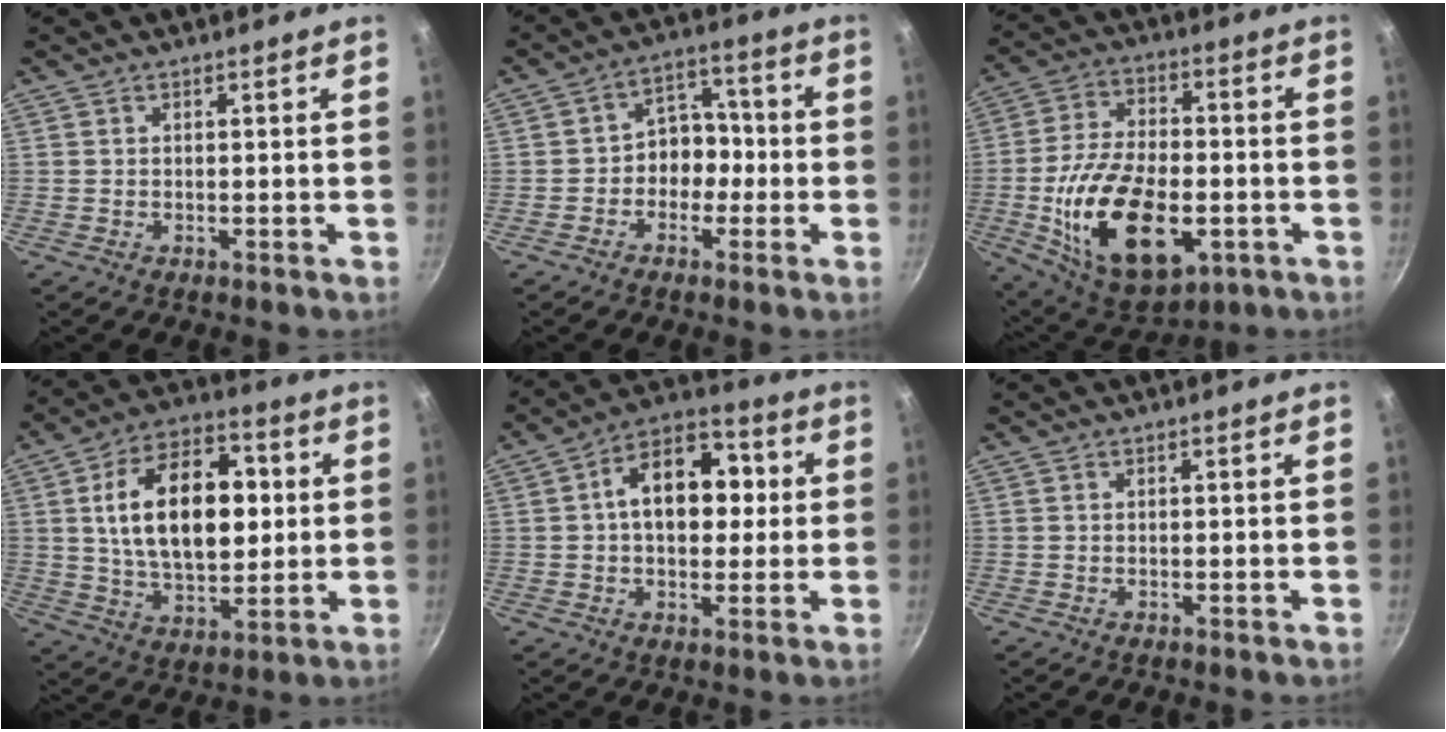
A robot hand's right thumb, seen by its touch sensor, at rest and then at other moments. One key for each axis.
{"total": 7.7, "fx": -1.5, "fy": 6.1, "fz": 4.5, "tx": -0.024, "ty": 0.038, "tz": -0.040}
{"total": 22.4, "fx": -5.6, "fy": 12.3, "fz": 17.8, "tx": -0.303, "ty": 0.009, "tz": -0.076}
{"total": 20.1, "fx": 3.1, "fy": 11.8, "fz": 16.0, "tx": -0.230, "ty": 0.005, "tz": 0.053}
{"total": 14.3, "fx": 1.8, "fy": 9.1, "fz": 10.9, "tx": -0.129, "ty": 0.027, "tz": 0.018}
{"total": 0.0}